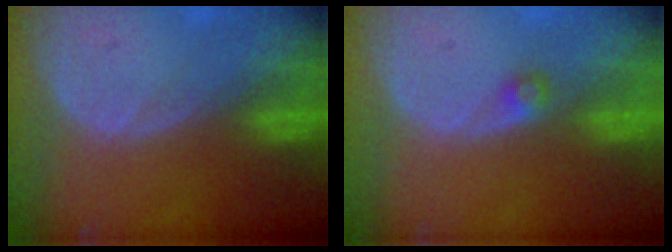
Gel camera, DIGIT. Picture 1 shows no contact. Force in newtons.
{"total": 1.5, "press": 1.4, "slide": 0.2}